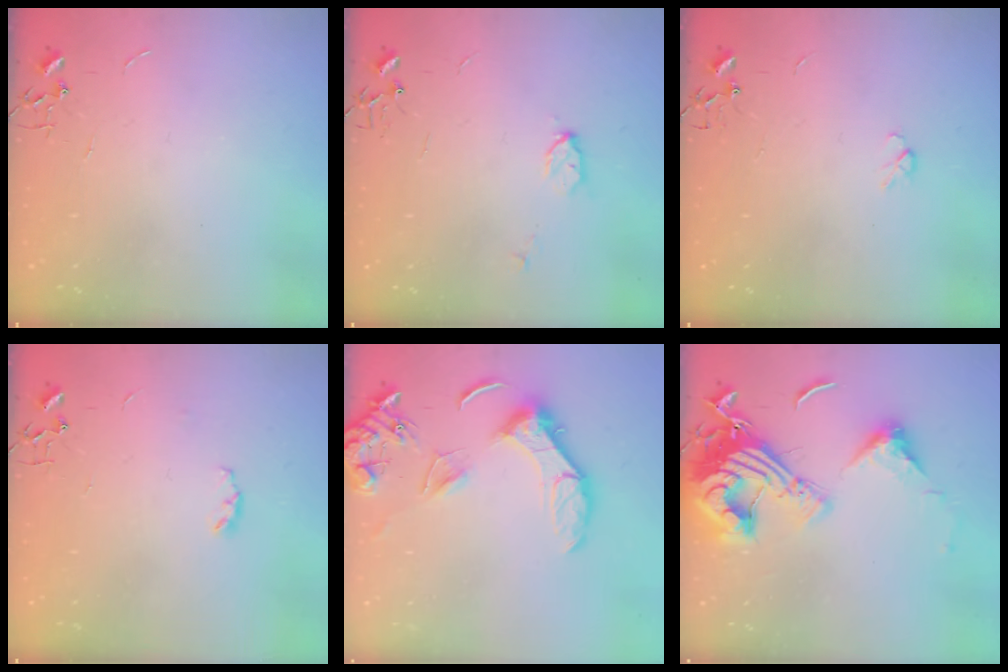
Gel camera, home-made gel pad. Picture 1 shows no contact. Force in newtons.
{"total": 4.3, "press": 4.2, "slide": 0.5}
{"total": 3.5, "press": 3.4, "slide": 0.7}
{"total": 3.9, "press": 3.9, "slide": 0.5}
{"total": 14.7, "press": 14.7, "slide": 1.4}
{"total": 18.8, "press": 18.7, "slide": 1.8}